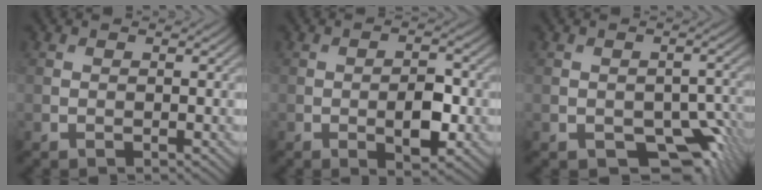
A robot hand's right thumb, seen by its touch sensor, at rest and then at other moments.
{"total": 4.8, "force": [-1.1, 2.0, 4.2], "torque": [-0.071, -0.002, -0.018]}
{"total": 8.1, "force": [-3.9, 4.9, 5.2], "torque": [-0.076, -0.019, -0.050]}